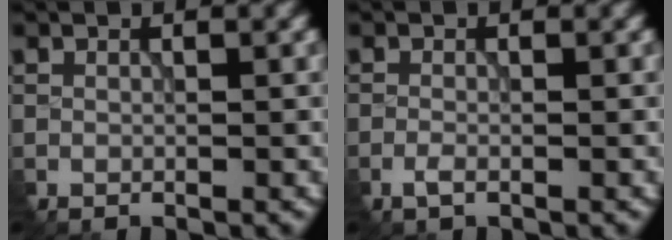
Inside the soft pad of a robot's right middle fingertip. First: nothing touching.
{"total": 1.2, "force": [-0.9, 0.2, 0.7], "torque": [-0.022, -0.003, -0.020]}